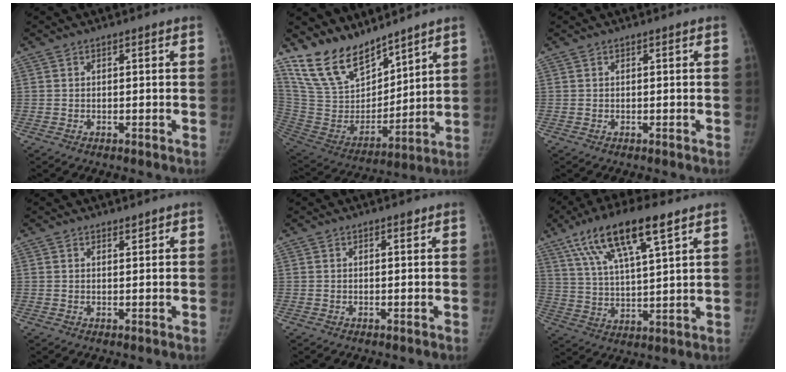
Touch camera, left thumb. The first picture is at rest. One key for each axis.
{"total": 16.7, "fx": 13.9, "fy": 6.8, "fz": 6.1, "tx": -0.075, "ty": -0.079, "tz": 0.283}
{"total": 0.0}
{"total": 0.8, "fx": 0.8, "fy": 0.3, "fz": 0.2, "tx": 0.000, "ty": -0.007, "tz": 0.011}
{"total": 0.7, "fx": 0.5, "fy": 0.3, "fz": 0.4, "tx": -0.003, "ty": -0.003, "tz": 0.006}
{"total": 16.1, "fx": 9.0, "fy": 4.1, "fz": 12.7, "tx": -0.225, "ty": -0.015, "tz": 0.167}